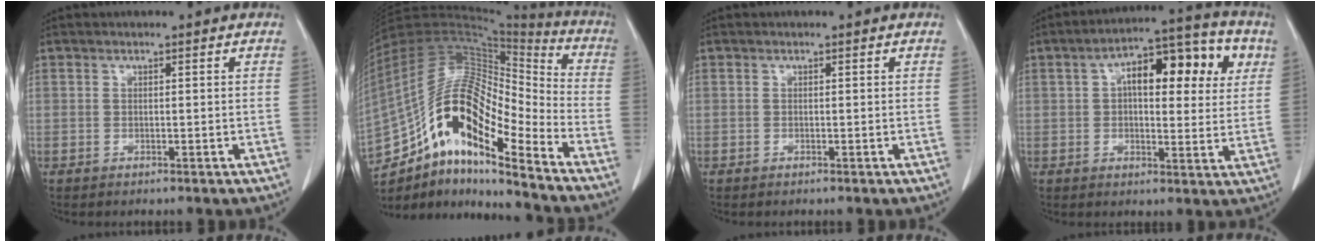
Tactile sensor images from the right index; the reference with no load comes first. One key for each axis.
{"total": 20.4, "fx": -12.1, "fy": 5.4, "fz": 15.4, "tx": -0.302, "ty": 0.030, "tz": -0.209}
{"total": 0.0}
{"total": 14.2, "fx": 4.2, "fy": 5.7, "fz": 12.4, "tx": -0.168, "ty": 0.039, "tz": 0.056}